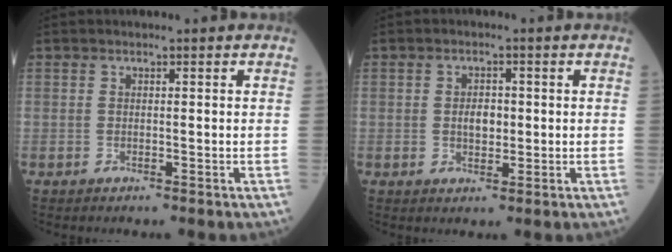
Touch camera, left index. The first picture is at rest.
{"total": 2.9, "force": [0.1, 1.7, 2.3], "torque": [-0.040, 0.004, 0.004]}